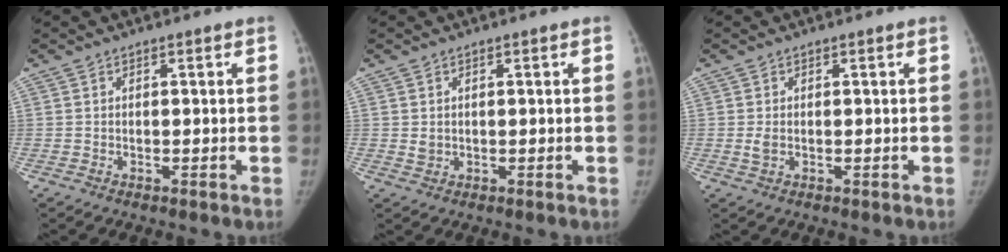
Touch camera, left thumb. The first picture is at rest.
{"total": 1.4, "force": [0.2, 1.2, 0.7], "torque": [-0.006, -0.002, 0.008]}
{"total": 1.6, "force": [-0.1, 1.0, 1.2], "torque": [-0.026, -0.003, -0.002]}